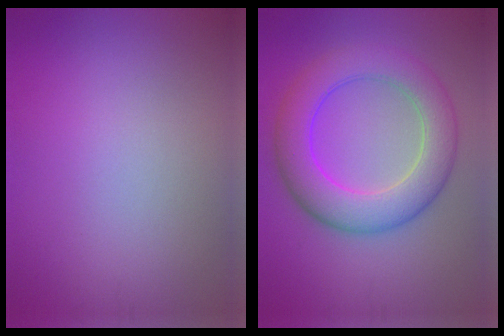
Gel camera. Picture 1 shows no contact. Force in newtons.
{"total": 7.4, "press": 7.4, "slide": 0.1}